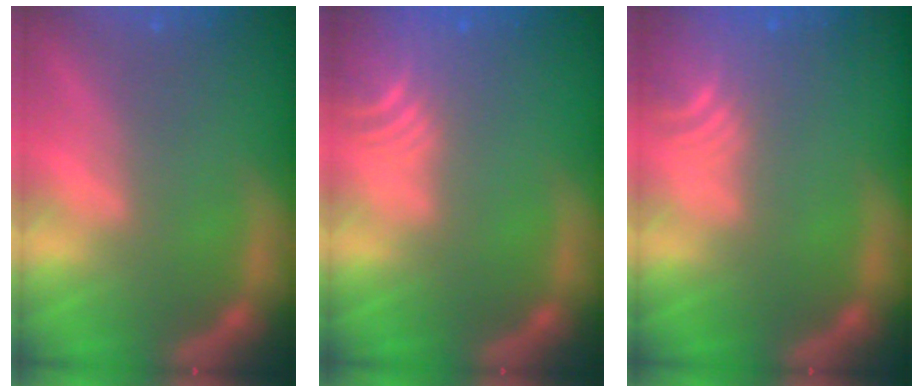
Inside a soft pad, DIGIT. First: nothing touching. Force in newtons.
{"total": 7.0}
{"total": 5.5}